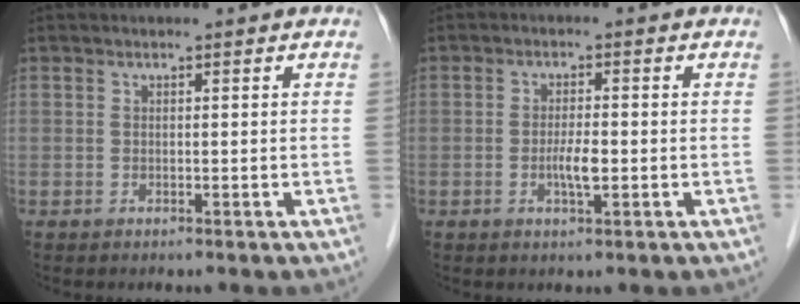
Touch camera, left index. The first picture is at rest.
{"total": 3.2, "force": [-0.8, 0.6, 3.0], "torque": [-0.060, -0.003, -0.014]}